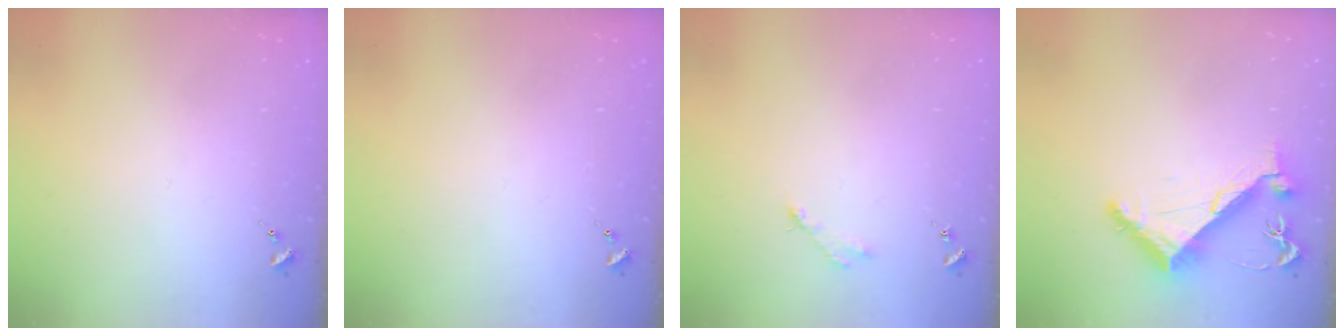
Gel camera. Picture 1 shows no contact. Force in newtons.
{"total": 0.0}
{"total": 2.8, "press": 2.8, "slide": 0.4}
{"total": 7.1, "press": 7.1, "slide": 1.1}